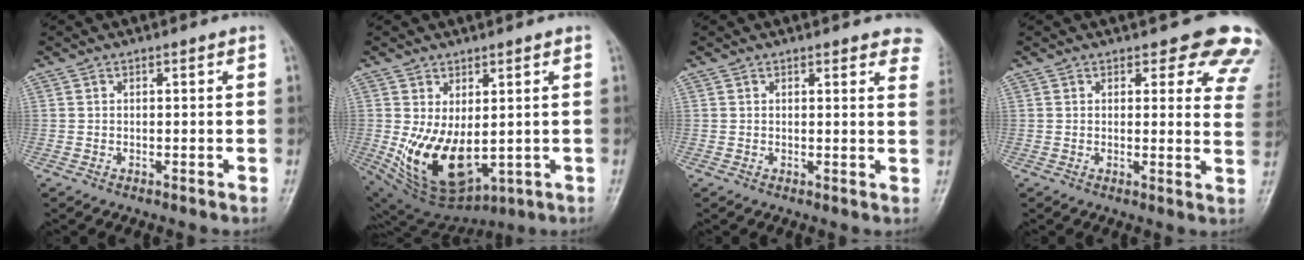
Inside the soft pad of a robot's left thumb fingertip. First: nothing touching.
{"total": 13.3, "force": [-0.5, 7.7, 10.9], "torque": [-0.178, -0.018, 0.024]}
{"total": 7.3, "force": [6.0, 2.4, 3.4], "torque": [-0.004, -0.018, 0.053]}
{"total": 11.6, "force": [9.9, 4.4, 4.1], "torque": [0.016, -0.054, 0.080]}